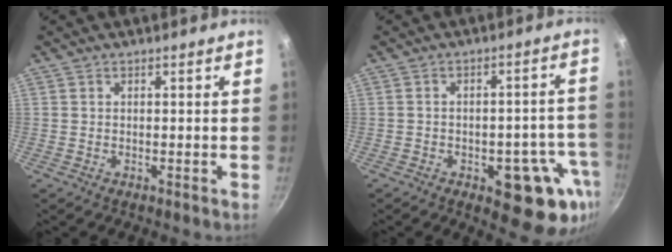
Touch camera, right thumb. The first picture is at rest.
{"total": 13.6, "force": [-5.6, 6.4, 10.6], "torque": [-0.070, 0.023, -0.070]}